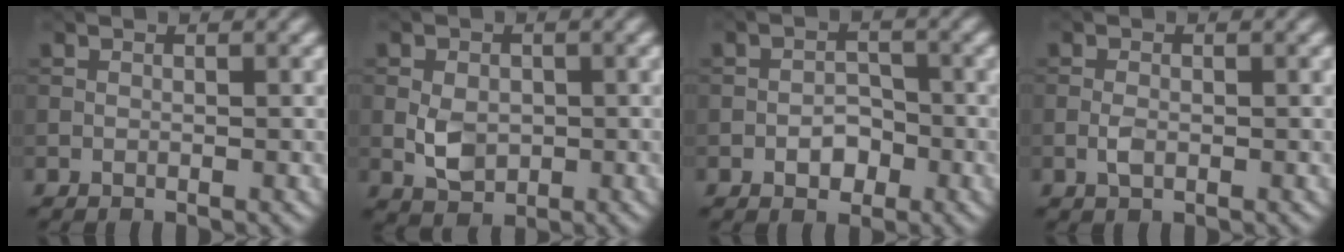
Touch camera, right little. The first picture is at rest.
{"total": 3.3, "force": [-0.5, 2.4, 2.2], "torque": [-0.041, -0.002, -0.010]}
{"total": 2.4, "force": [-1.0, 1.5, 1.5], "torque": [-0.022, 0.006, -0.019]}
{"total": 1.3, "force": [-0.4, 0.7, 1.0], "torque": [-0.023, 0.000, -0.011]}